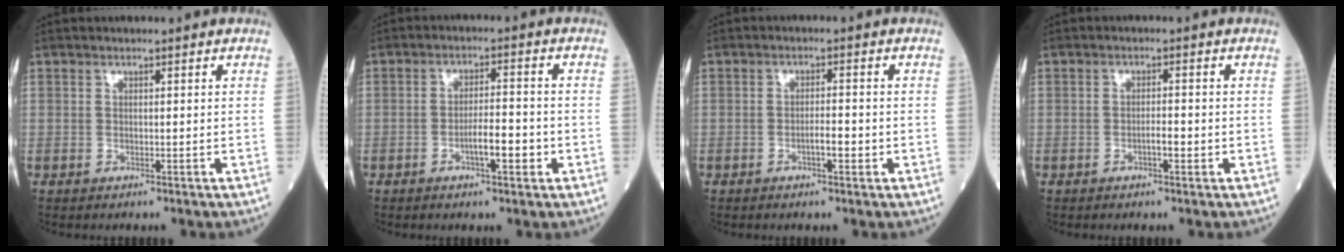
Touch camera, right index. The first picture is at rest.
{"total": 4.7, "force": [-1.8, 0.9, 4.3], "torque": [-0.070, 0.003, -0.029]}
{"total": 2.5, "force": [-0.9, 0.5, 2.3], "torque": [-0.035, 0.003, -0.015]}
{"total": 2.0, "force": [-0.7, 0.3, 1.8], "torque": [-0.027, 0.002, -0.013]}